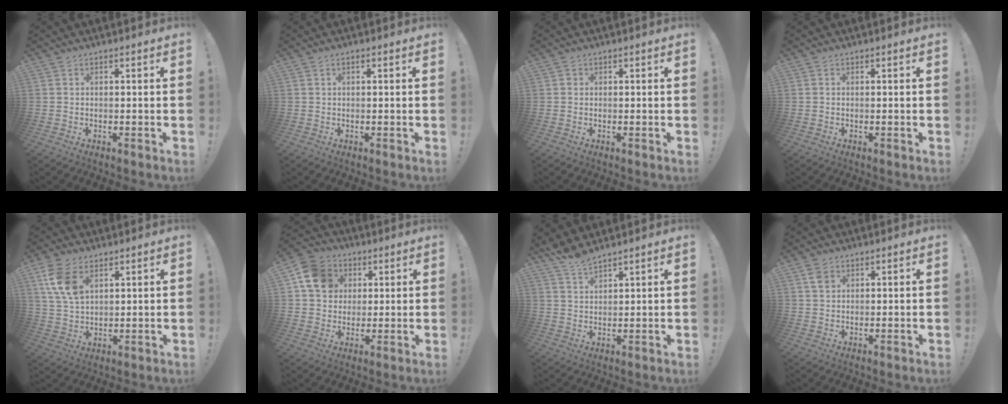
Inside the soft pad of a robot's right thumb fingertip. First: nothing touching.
{"total": 0.5, "force": [0.0, 0.3, 0.4], "torque": [-0.010, 0.002, 0.000]}
{"total": 0.8, "force": [0.2, 0.8, 0.0], "torque": [0.006, 0.001, 0.001]}
{"total": 0.0}
{"total": 10.3, "force": [4.9, 6.2, 6.6], "torque": [-0.131, -0.011, 0.094]}
{"total": 12.7, "force": [4.1, 10.8, 5.3], "torque": [-0.067, -0.007, 0.083]}
{"total": 5.0, "force": [4.6, 0.7, 1.8], "torque": [-0.039, -0.029, 0.085]}
{"total": 2.8, "force": [1.5, 2.0, 1.3], "torque": [-0.004, -0.007, 0.024]}